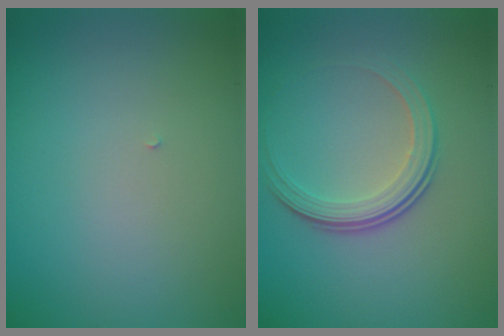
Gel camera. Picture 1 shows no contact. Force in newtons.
{"total": 3.6, "press": 2.4, "slide": 2.7}